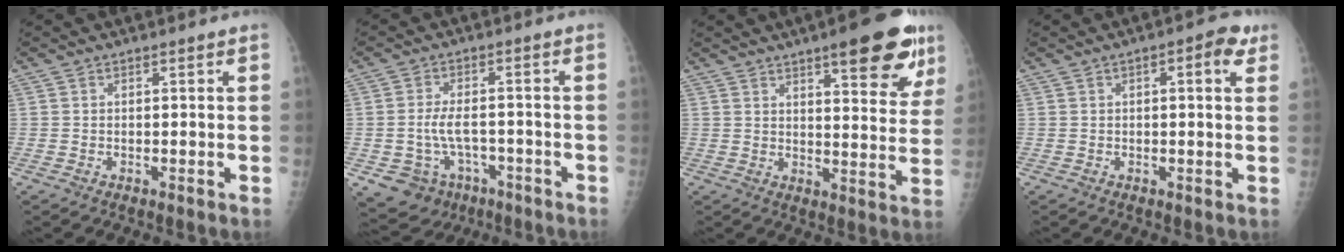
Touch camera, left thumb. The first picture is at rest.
{"total": 10.4, "force": [-4.3, 7.9, 5.2], "torque": [-0.092, 0.035, -0.053]}
{"total": 15.6, "force": [9.2, 4.4, 11.8], "torque": [-0.116, -0.039, 0.121]}
{"total": 4.9, "force": [1.8, 1.7, 4.3], "torque": [-0.050, 0.009, 0.018]}